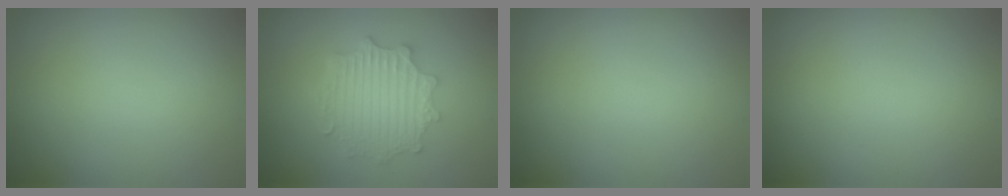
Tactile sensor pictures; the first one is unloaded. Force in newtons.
{"total": 4.6, "press": 3.7, "slide": 2.7}
{"total": 0.0}
{"total": 0.0}